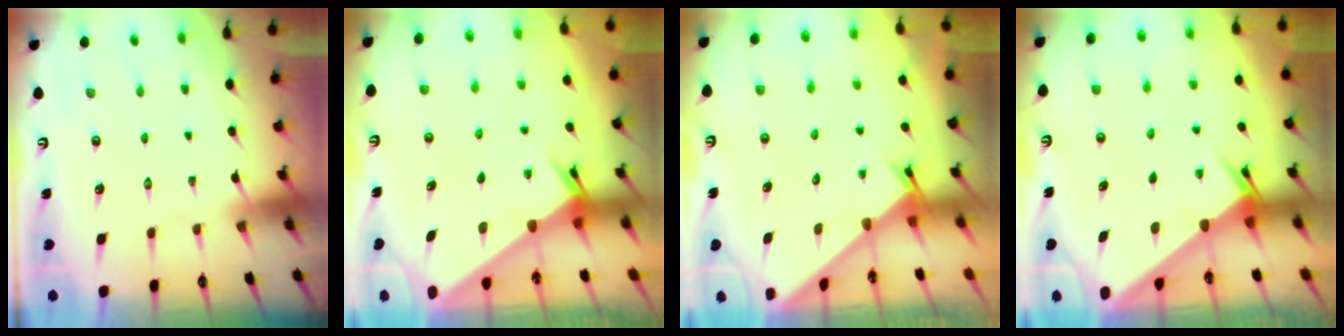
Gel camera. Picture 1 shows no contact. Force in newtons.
{"total": 2.5, "press": 2.5, "slide": 0.2}
{"total": 1.8, "press": 1.8, "slide": 0.1}
{"total": 2.4, "press": 2.4, "slide": 0.3}